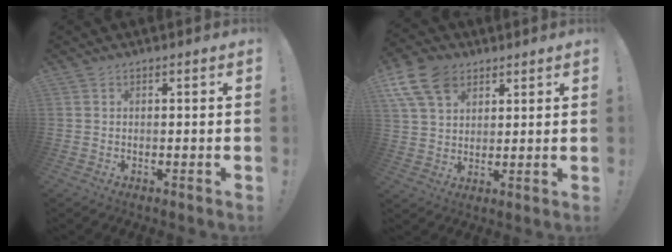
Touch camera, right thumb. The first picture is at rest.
{"total": 13.2, "force": [6.8, 9.0, 6.9], "torque": [-0.123, -0.029, 0.134]}